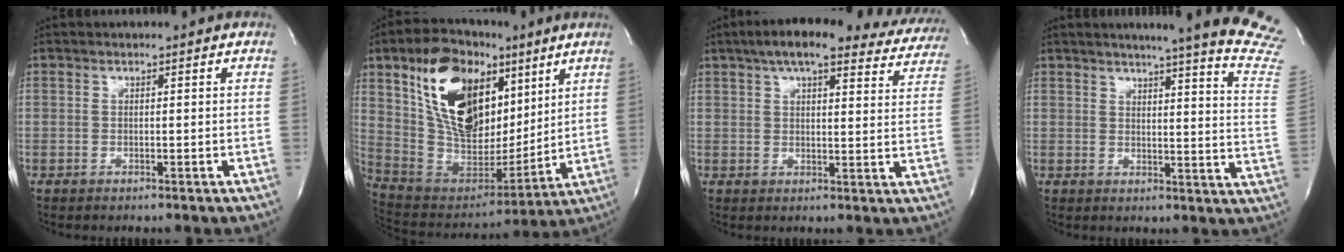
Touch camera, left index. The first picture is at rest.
{"total": 21.0, "force": [9.1, 11.3, 15.1], "torque": [-0.293, 0.024, 0.169]}
{"total": 21.4, "force": [18.1, 5.2, 10.2], "torque": [-0.141, 0.025, 0.214]}
{"total": 22.0, "force": [19.0, -0.8, 11.0], "torque": [-0.138, -0.101, 0.209]}